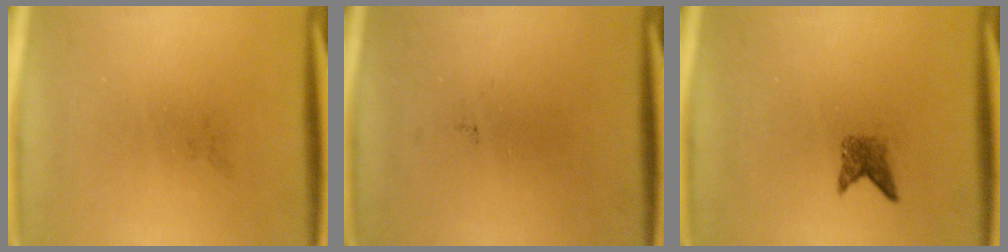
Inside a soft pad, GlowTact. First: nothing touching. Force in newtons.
{"total": 0.0}
{"total": 1.9}